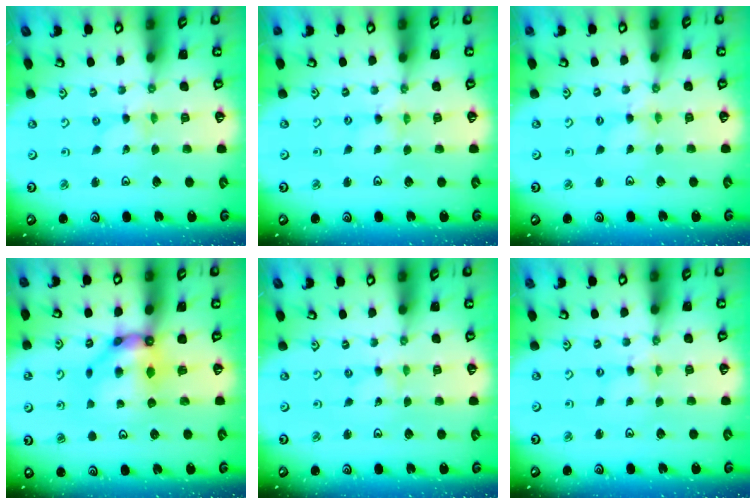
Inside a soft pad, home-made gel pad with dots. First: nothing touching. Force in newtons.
{"total": 1.4, "press": 1.4, "slide": 0.2}
{"total": 0.0}
{"total": 8.8, "press": 8.8, "slide": 0.9}
{"total": 0.0}
{"total": 0.8, "press": 0.8, "slide": 0.2}